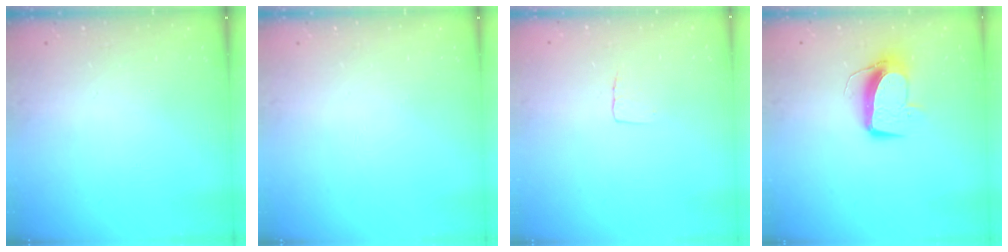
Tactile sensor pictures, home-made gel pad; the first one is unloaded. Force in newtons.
{"total": 0.0}
{"total": 4.0, "press": 4.0, "slide": 0.2}
{"total": 10.0, "press": 9.9, "slide": 0.9}